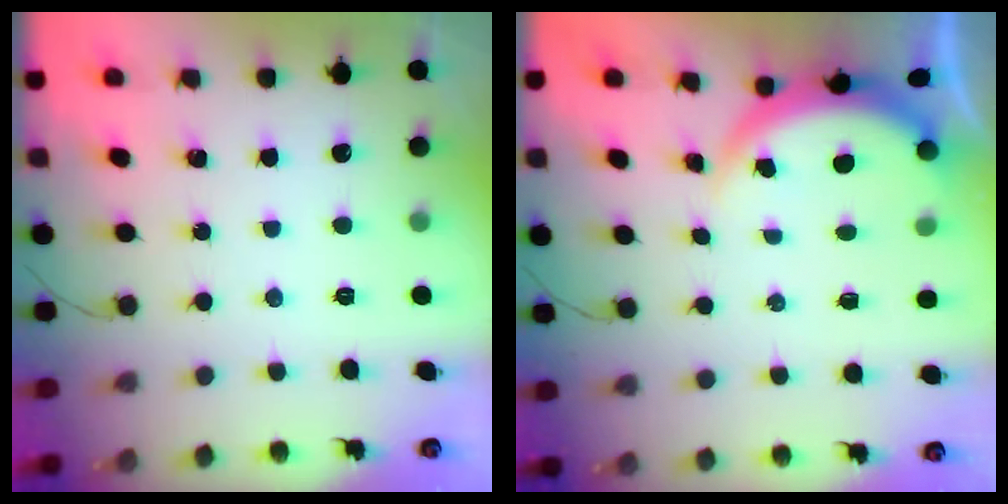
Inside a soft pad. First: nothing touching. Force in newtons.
{"total": 3.7, "press": 3.6, "slide": 0.6}